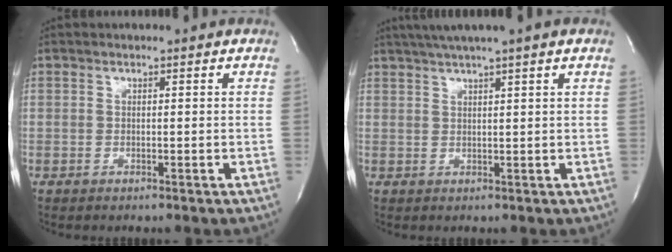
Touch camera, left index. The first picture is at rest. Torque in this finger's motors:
{"motor_torque": [0.67, -0.77, 0.58, 0.09]}